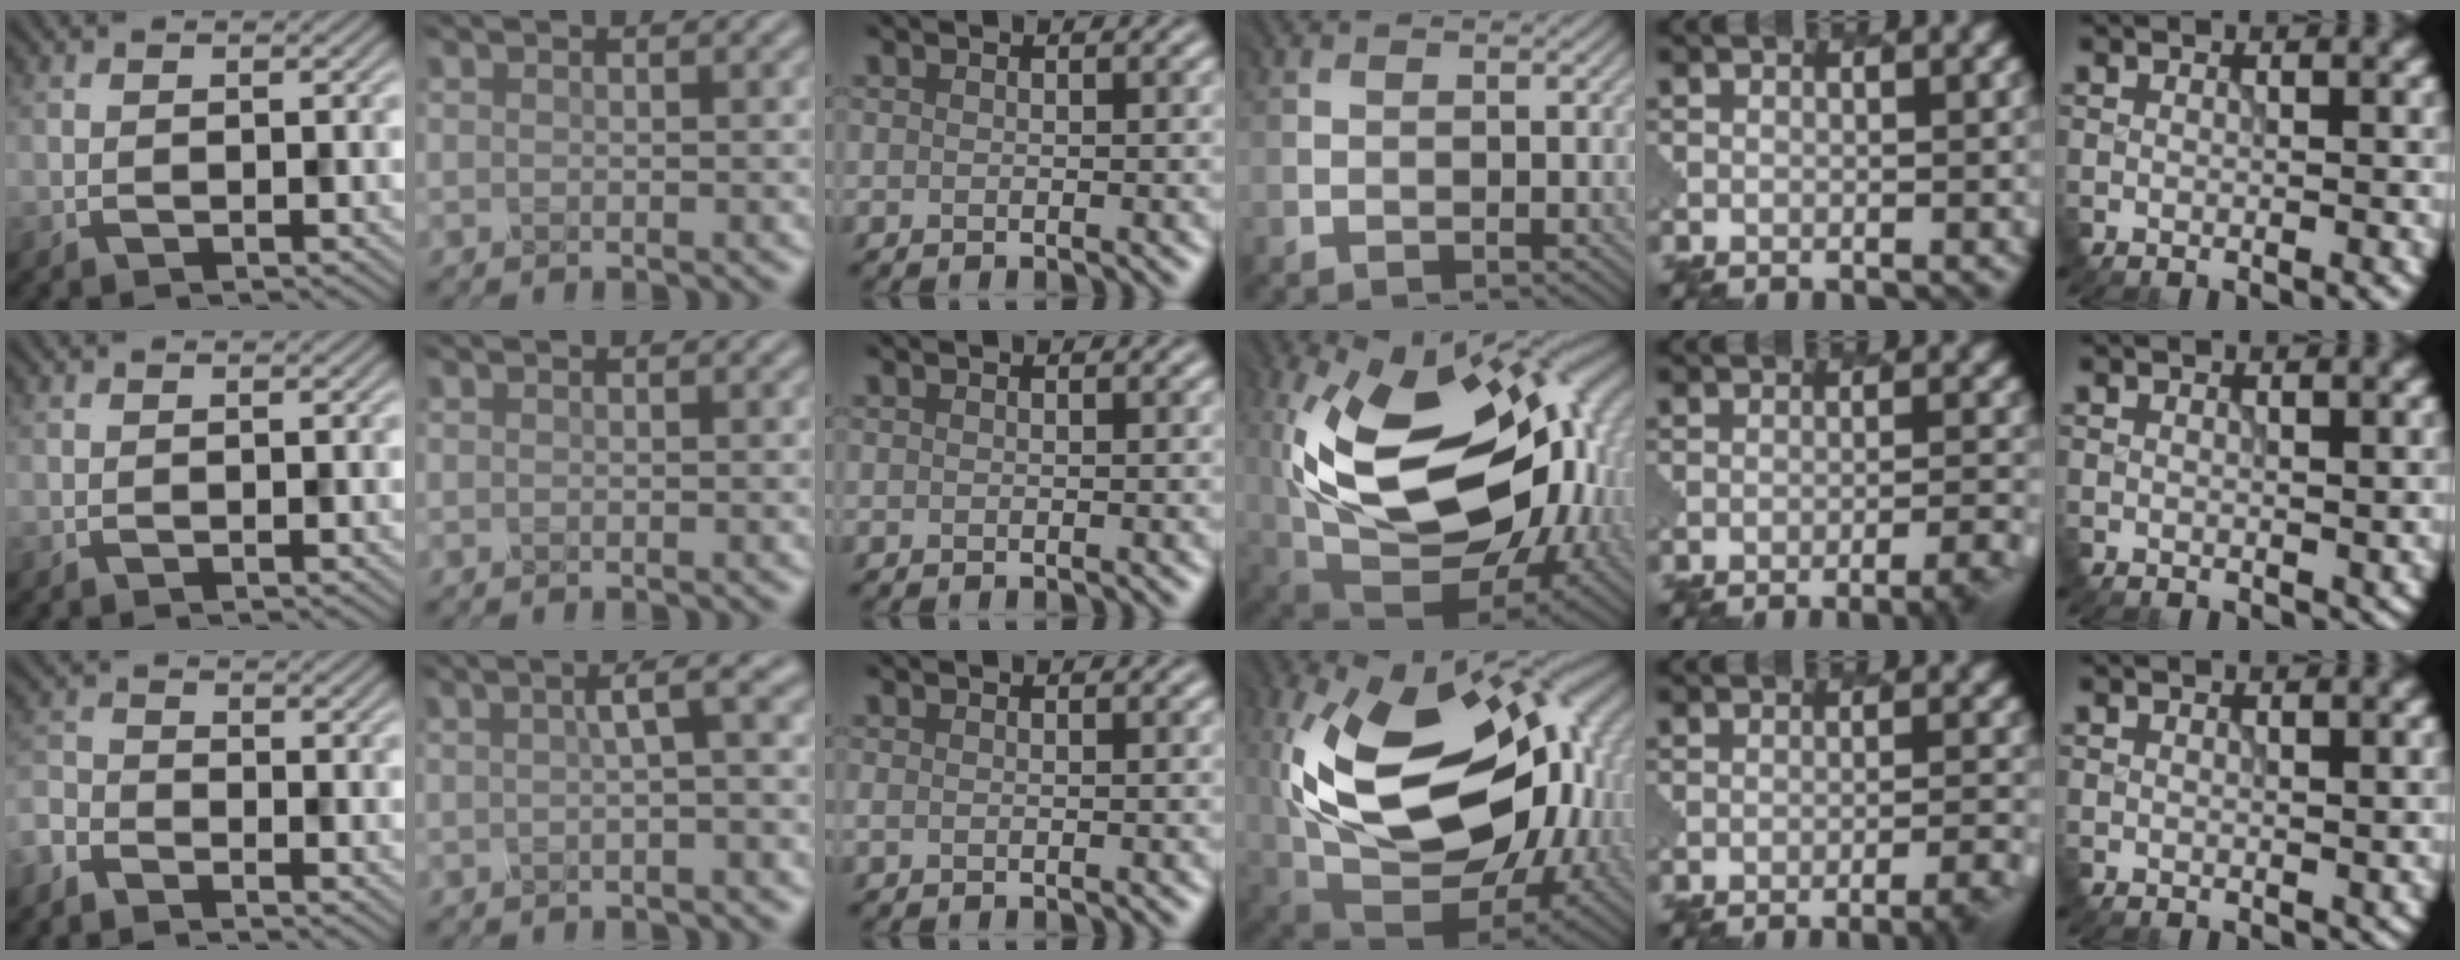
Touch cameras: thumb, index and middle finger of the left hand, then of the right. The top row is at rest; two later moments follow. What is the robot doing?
{"motion": "dispense", "object": "toothpaste"}